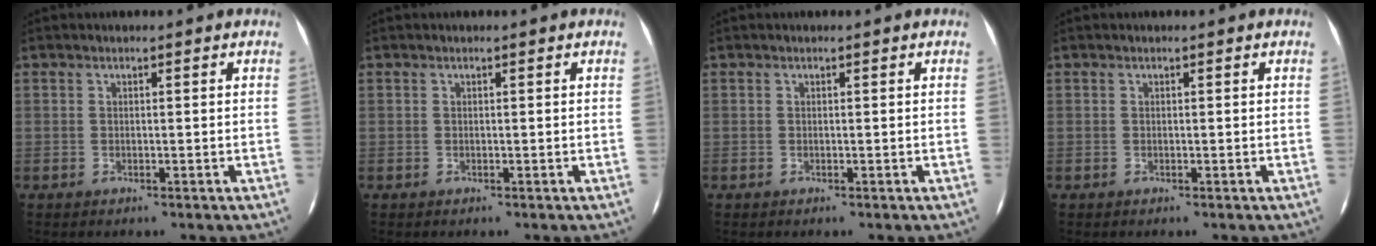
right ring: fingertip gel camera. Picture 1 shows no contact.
{"total": 0.0}
{"total": 0.0}
{"total": 0.0}